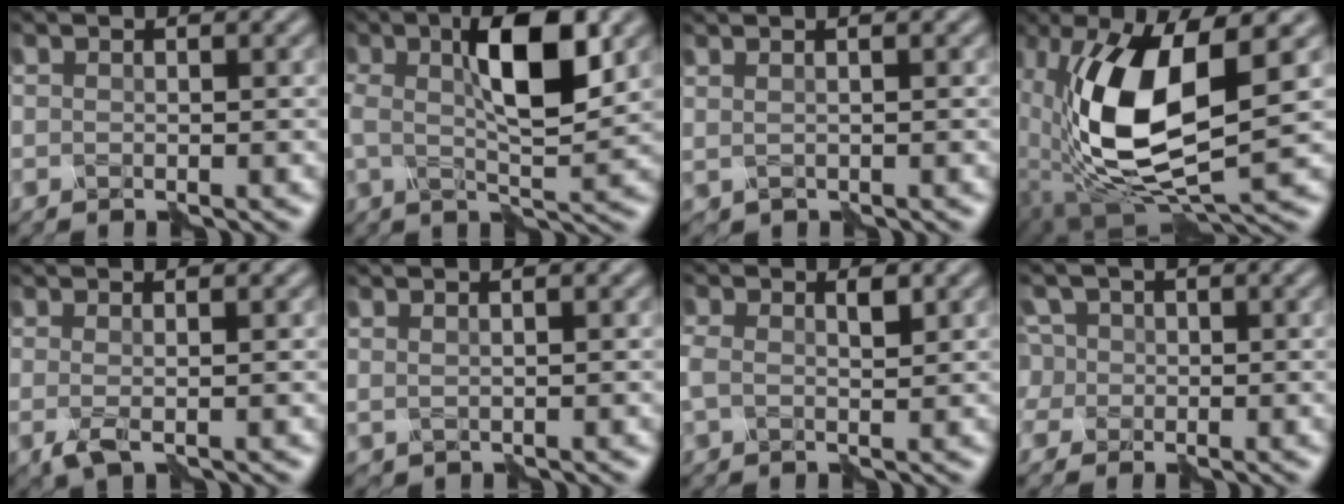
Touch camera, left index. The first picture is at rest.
{"total": 7.8, "force": [1.6, 2.5, 7.3], "torque": [-0.131, 0.006, 0.021]}
{"total": 1.7, "force": [1.0, 0.5, 1.3], "torque": [-0.017, -0.006, 0.013]}
{"total": 11.7, "force": [0.5, 5.1, 10.5], "torque": [-0.212, -0.001, 0.011]}
{"total": 2.2, "force": [0.0, 0.4, 2.2], "torque": [-0.034, 0.004, -0.003]}
{"total": 1.5, "force": [0.9, 0.4, 1.1], "torque": [-0.015, -0.003, 0.012]}
{"total": 2.5, "force": [0.4, 1.5, 1.9], "torque": [-0.048, 0.003, 0.007]}
{"total": 4.7, "force": [1.4, 4.0, 1.9], "torque": [-0.052, 0.023, 0.009]}